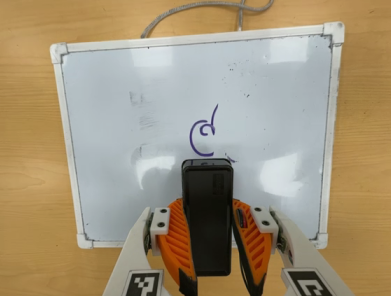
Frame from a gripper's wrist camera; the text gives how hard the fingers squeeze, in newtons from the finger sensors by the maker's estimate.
{"total": 9.2, "left": 7.6, "right": 10.8}